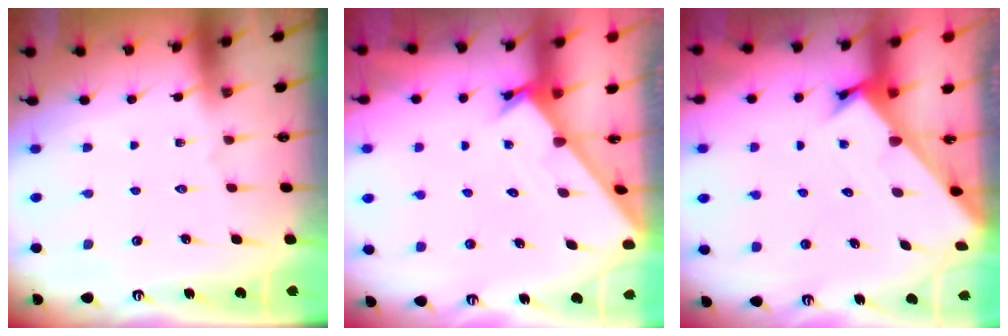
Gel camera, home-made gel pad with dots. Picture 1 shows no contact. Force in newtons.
{"total": 1.7, "press": 1.7, "slide": 0.1}
{"total": 2.3, "press": 2.3, "slide": 0.2}